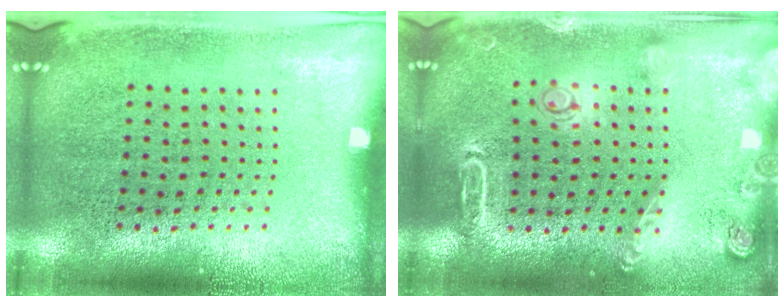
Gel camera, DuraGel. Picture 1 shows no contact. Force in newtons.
{"total": 1.8, "press": 1.8, "slide": 0.4}